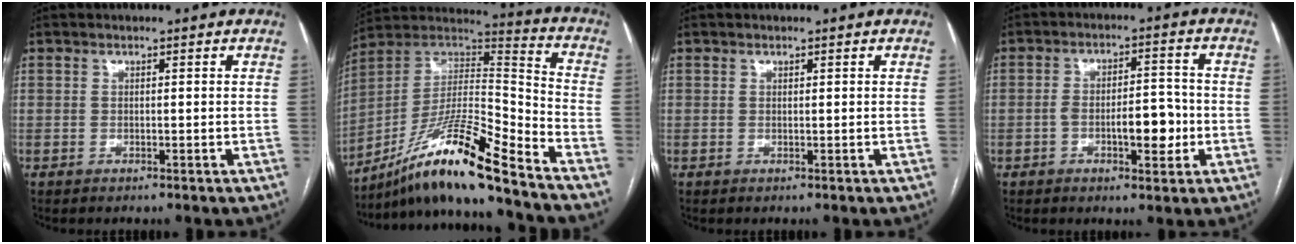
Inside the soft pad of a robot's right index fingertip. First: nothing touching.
{"total": 17.6, "force": [-13.3, -0.3, 11.6], "torque": [-0.212, 0.014, -0.238]}
{"total": 0.0}
{"total": 7.1, "force": [-2.0, 2.5, 6.4], "torque": [-0.102, 0.015, -0.026]}